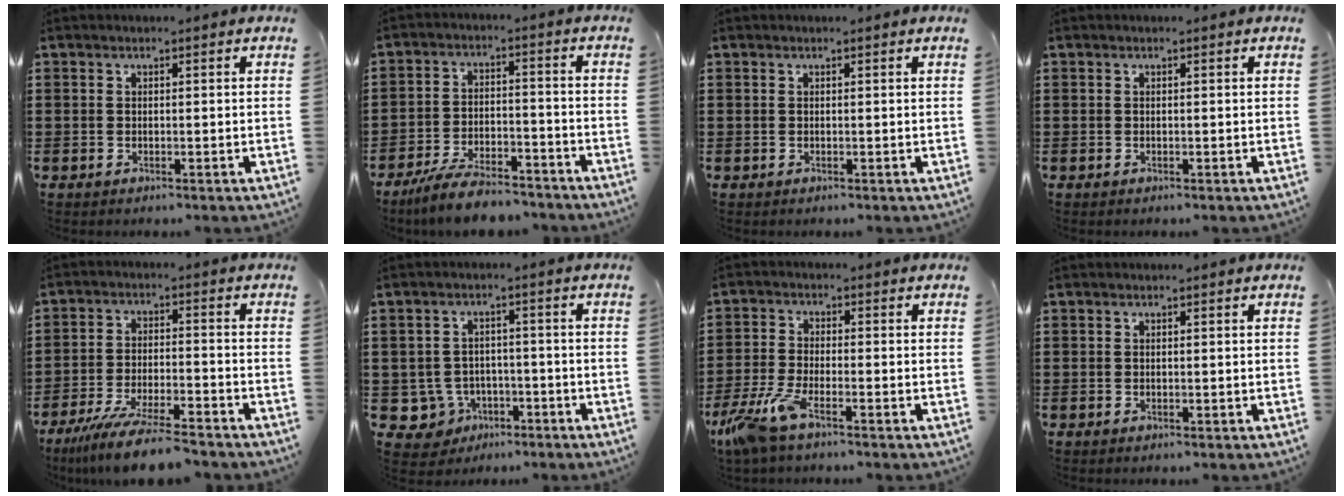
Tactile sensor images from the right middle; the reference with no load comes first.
{"total": 7.0, "force": [-6.5, 1.2, 2.3], "torque": [-0.043, 0.010, -0.123]}
{"total": 0.0}
{"total": 0.0}
{"total": 8.5, "force": [-7.4, 0.4, 4.1], "torque": [-0.082, -0.004, -0.140]}
{"total": 4.2, "force": [-2.3, 3.4, 1.2], "torque": [-0.048, 0.003, -0.048]}
{"total": 6.8, "force": [-4.4, 1.5, 5.0], "torque": [-0.133, -0.021, -0.090]}
{"total": 0.0}